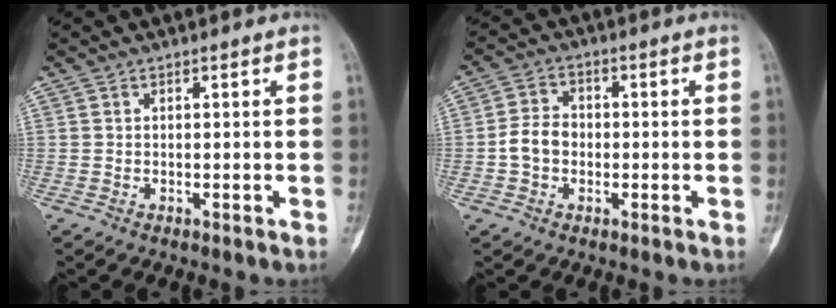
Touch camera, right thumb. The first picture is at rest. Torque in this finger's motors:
{"motor_torque": [0.36, 0.38, 0.27, -0.36, 0.04]}